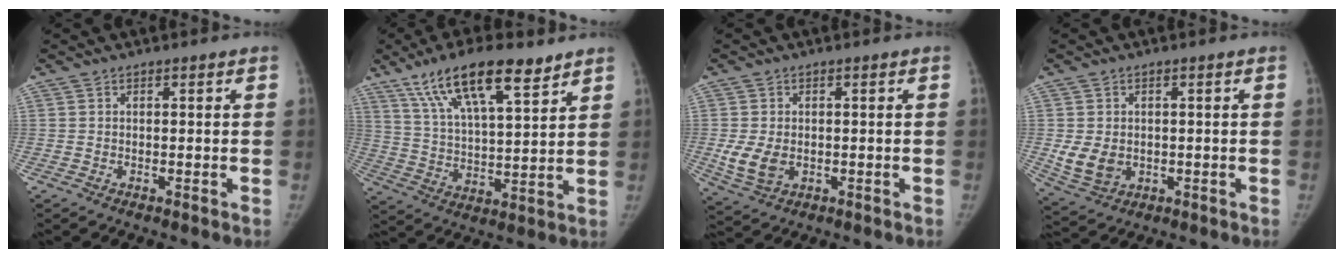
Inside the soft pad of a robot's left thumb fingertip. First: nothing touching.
{"total": 16.9, "force": [10.8, 5.4, 11.8], "torque": [-0.187, -0.033, 0.198]}
{"total": 6.2, "force": [-0.7, 4.3, 4.3], "torque": [-0.084, -0.012, -0.004]}
{"total": 6.5, "force": [-0.4, 5.1, 4.1], "torque": [-0.064, -0.011, 0.007]}